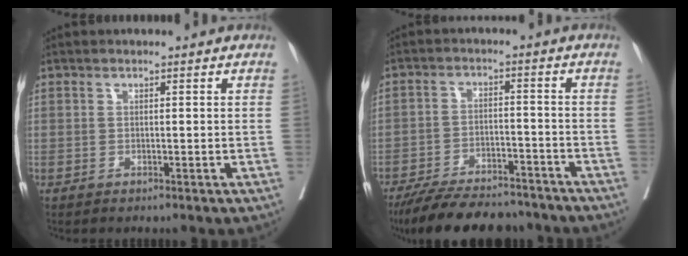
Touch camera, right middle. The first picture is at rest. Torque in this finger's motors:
{"motor_torque": [1.12, -1.02, 0.38, 0.06]}